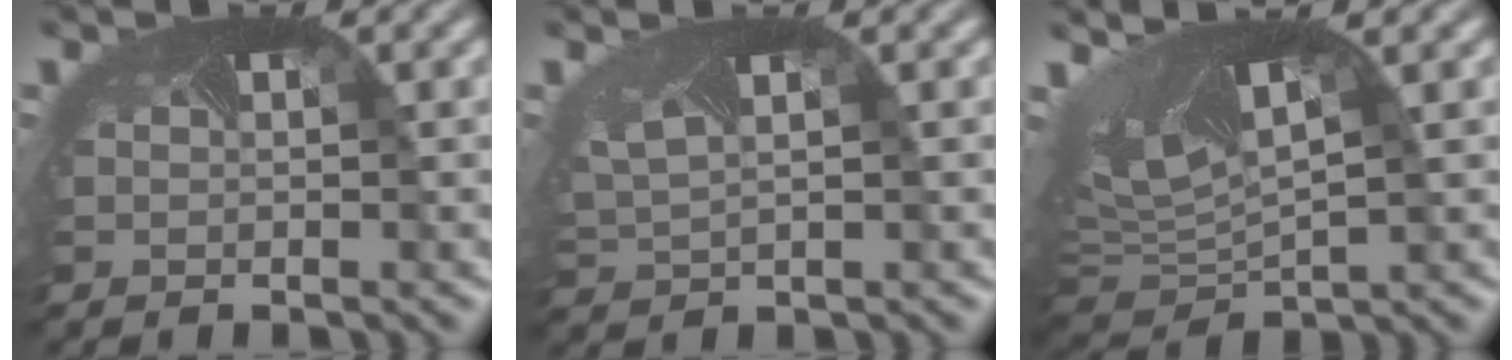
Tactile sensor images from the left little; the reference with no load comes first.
{"total": 2.3, "force": [1.3, 1.0, 1.5], "torque": [-0.052, 0.000, 0.040]}
{"total": 8.9, "force": [2.0, 4.5, 7.4], "torque": [-0.159, -0.011, 0.047]}